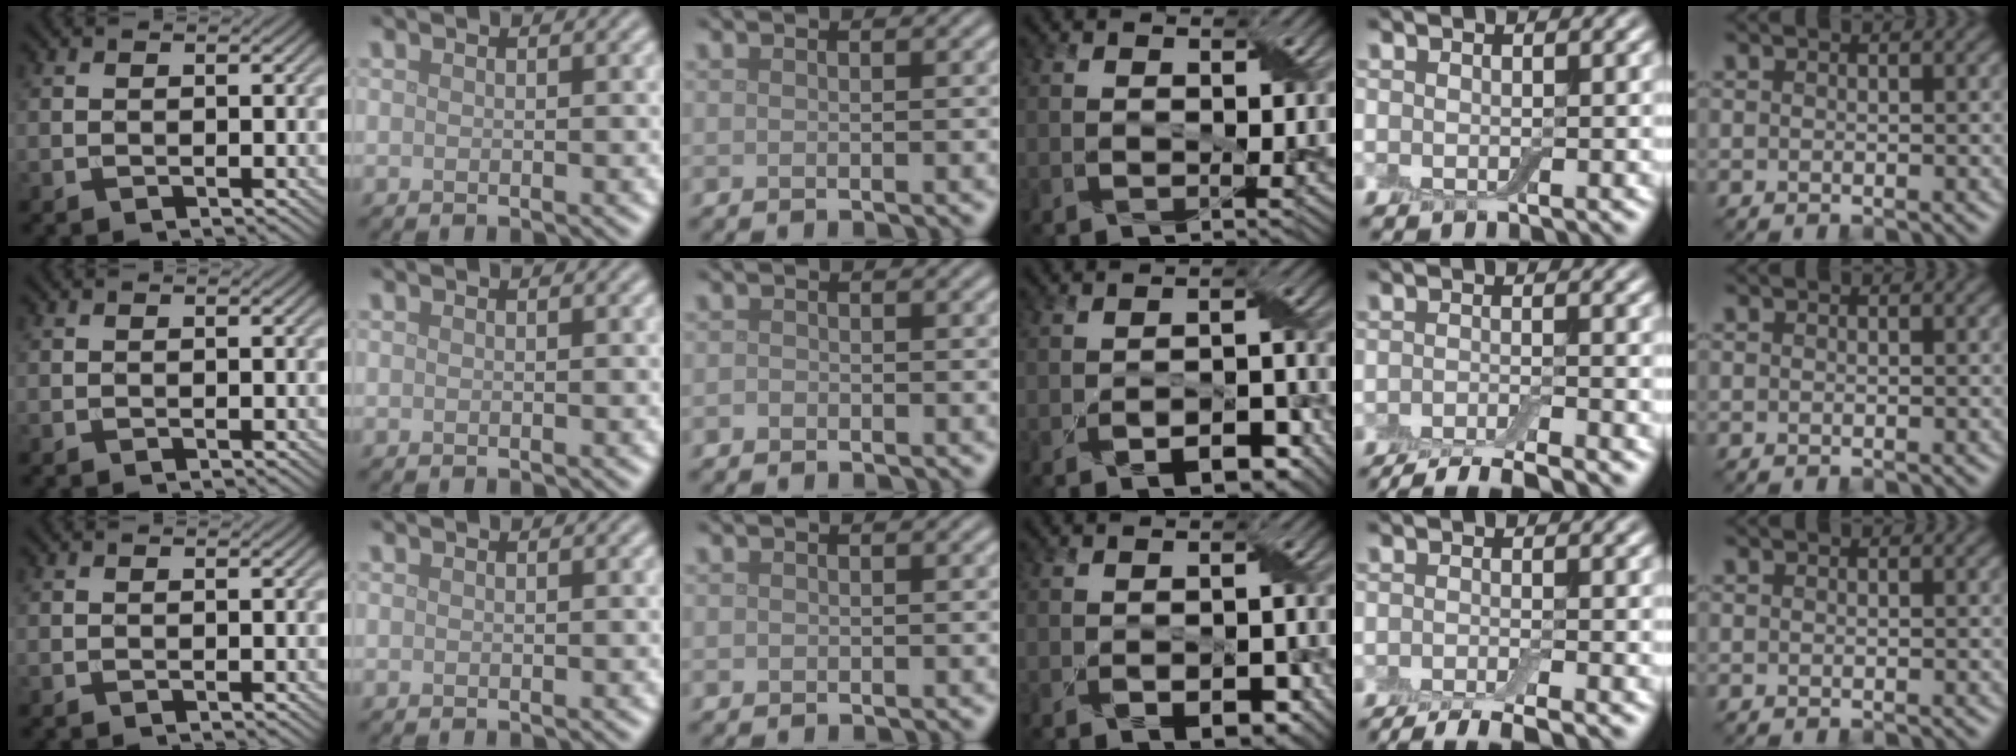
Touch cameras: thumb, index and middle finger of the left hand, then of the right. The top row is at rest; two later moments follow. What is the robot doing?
{"motion": "fold", "object": "cloth"}